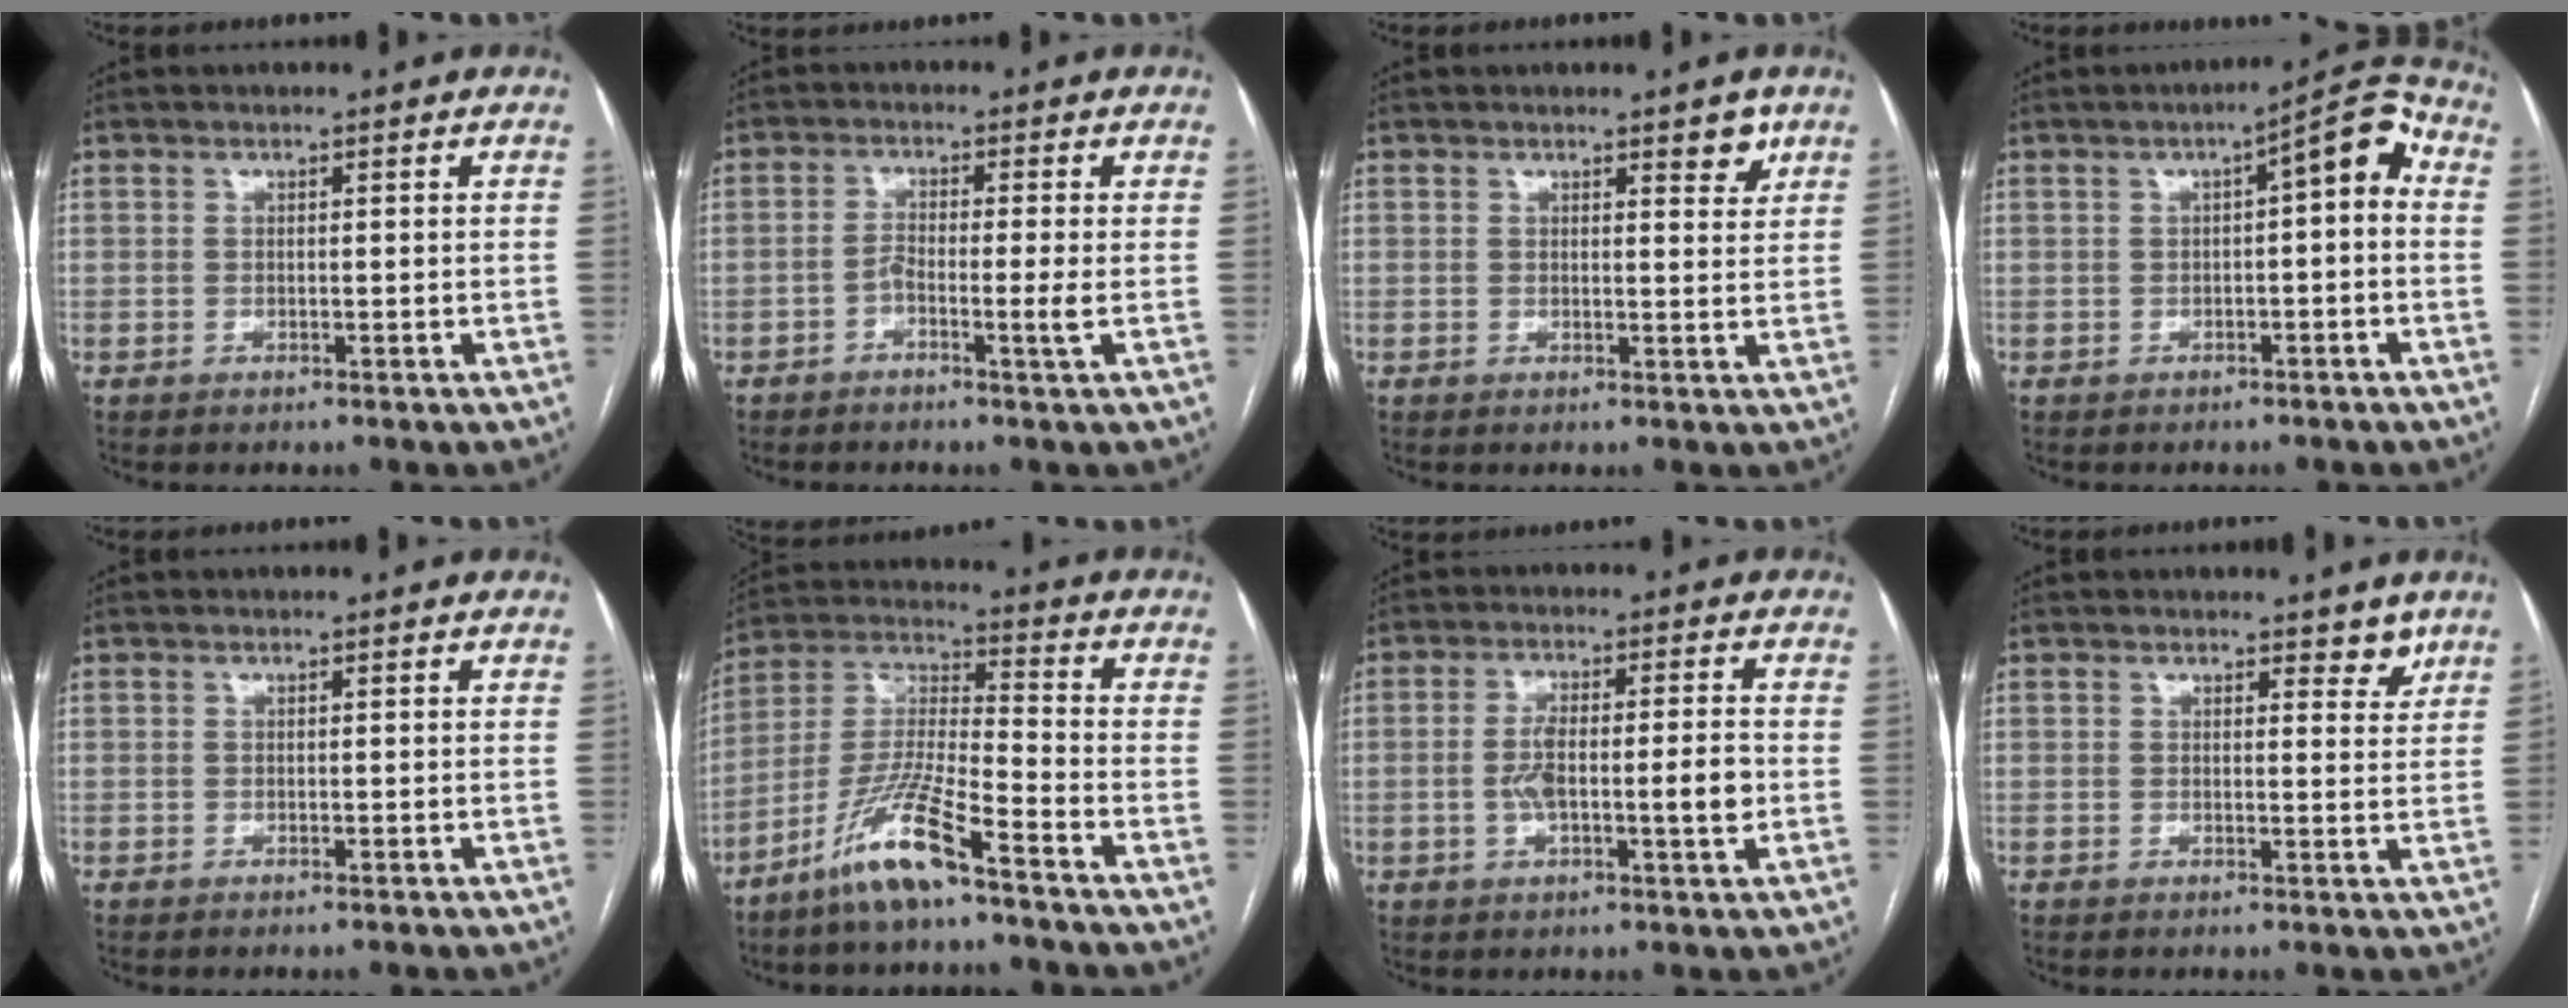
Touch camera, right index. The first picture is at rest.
{"total": 3.3, "force": [-1.2, -0.3, 3.1], "torque": [-0.059, 0.000, -0.025]}
{"total": 2.6, "force": [1.8, 0.8, 1.7], "torque": [-0.020, -0.009, 0.024]}
{"total": 6.9, "force": [0.6, 1.8, 6.6], "torque": [-0.088, 0.036, 0.004]}
{"total": 0.0}
{"total": 11.5, "force": [-7.8, 0.7, 8.4], "torque": [-0.179, -0.015, -0.157]}
{"total": 8.3, "force": [-1.2, 1.5, 8.1], "torque": [-0.146, 0.010, -0.020]}
{"total": 2.9, "force": [2.4, 1.3, 1.0], "torque": [-0.002, -0.011, 0.022]}